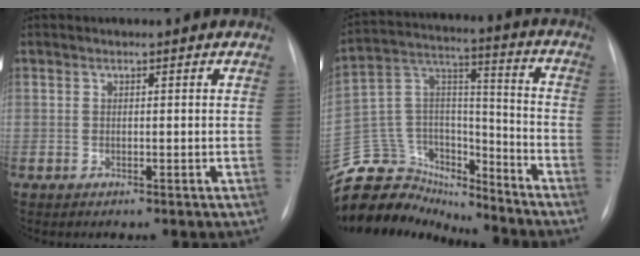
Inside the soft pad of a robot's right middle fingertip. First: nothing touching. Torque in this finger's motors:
{"motor_torque": [0.28, -0.26, 0.01, -0.05]}